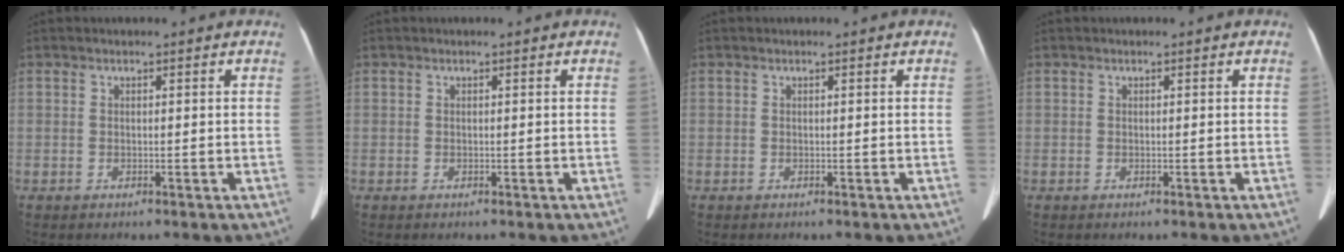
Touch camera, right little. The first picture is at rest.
{"total": 0.0}
{"total": 0.0}
{"total": 0.0}